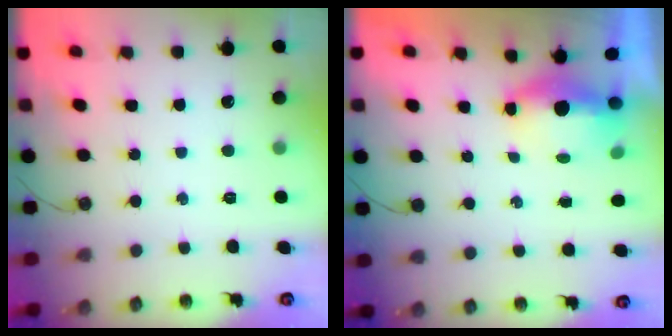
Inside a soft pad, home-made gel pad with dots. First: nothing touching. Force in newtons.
{"total": 6.2, "press": 5.1, "slide": 3.5}